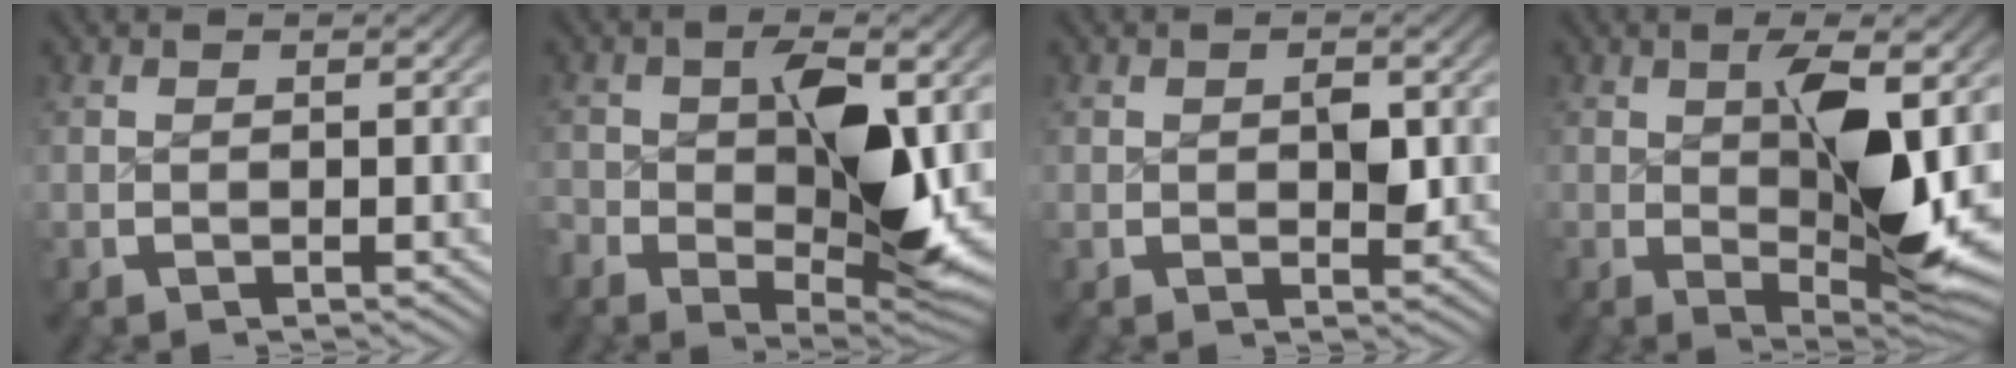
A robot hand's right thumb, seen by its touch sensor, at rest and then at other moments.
{"total": 9.4, "force": [-0.8, 5.0, 7.9], "torque": [-0.127, -0.029, 0.001]}
{"total": 2.0, "force": [0.2, 1.1, 1.6], "torque": [-0.025, -0.011, 0.011]}
{"total": 9.2, "force": [-0.2, 3.8, 8.4], "torque": [-0.142, -0.023, 0.012]}